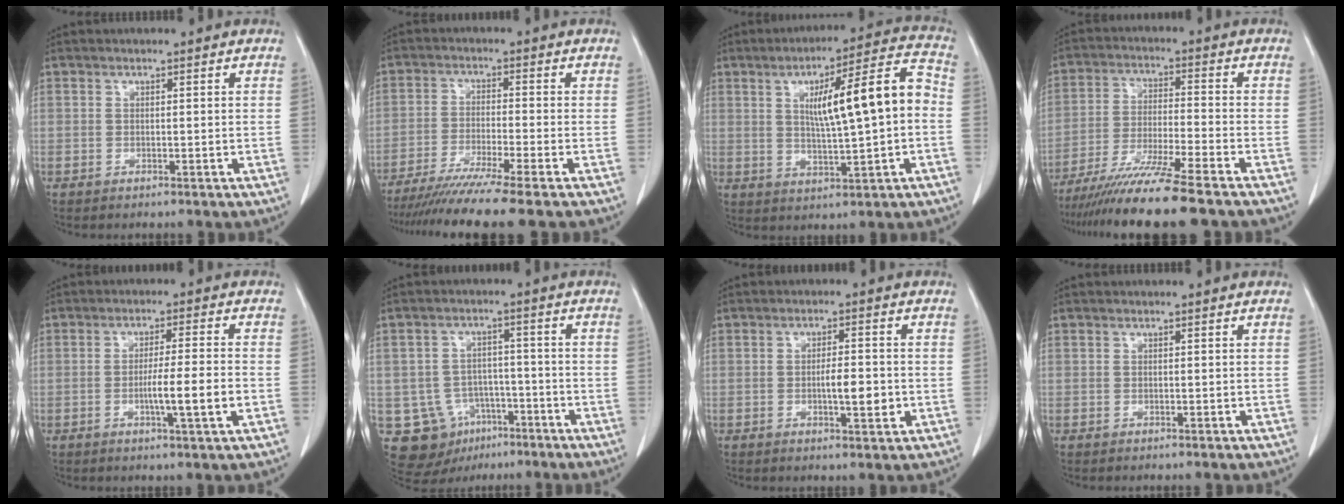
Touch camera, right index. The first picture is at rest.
{"total": 11.0, "force": [-9.1, -2.1, 5.9], "torque": [-0.080, -0.038, -0.144]}
{"total": 13.2, "force": [0.9, 1.5, 13.1], "torque": [-0.197, 0.025, 0.014]}
{"total": 12.7, "force": [-10.4, -1.5, 7.1], "torque": [-0.112, -0.035, -0.174]}
{"total": 6.8, "force": [-1.8, -0.4, 6.6], "torque": [-0.108, -0.006, -0.030]}
{"total": 11.3, "force": [-5.1, 9.5, 3.4], "torque": [-0.067, 0.019, -0.066]}
{"total": 4.8, "force": [-0.8, 1.1, 4.6], "torque": [-0.077, -0.002, -0.010]}
{"total": 0.0}